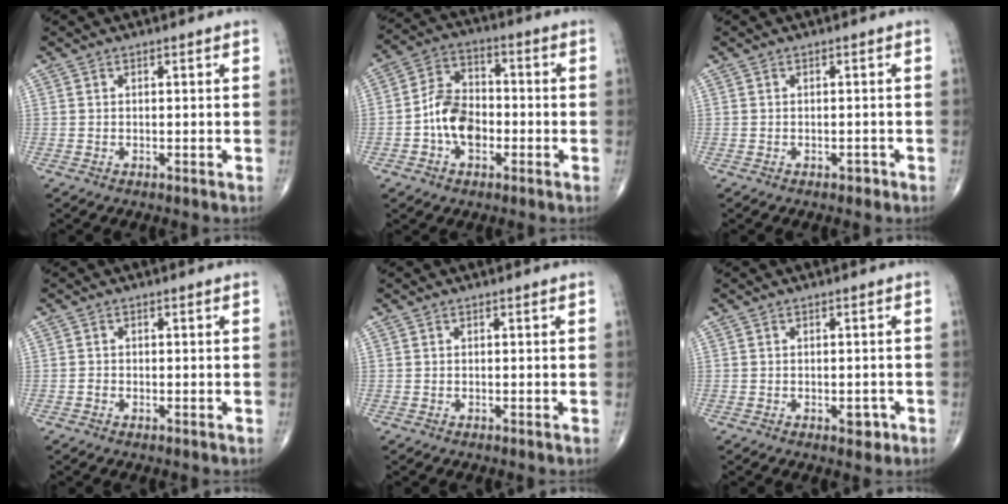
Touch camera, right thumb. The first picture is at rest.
{"total": 9.9, "force": [-2.4, 6.8, 6.8], "torque": [-0.101, 0.029, -0.055]}
{"total": 1.0, "force": [-0.7, 0.5, 0.4], "torque": [-0.003, 0.002, -0.010]}
{"total": 0.6, "force": [-0.3, 0.4, 0.2], "torque": [-0.004, 0.002, -0.008]}
{"total": 0.0}
{"total": 2.4, "force": [-1.0, 1.3, 1.7], "torque": [-0.010, 0.005, -0.010]}